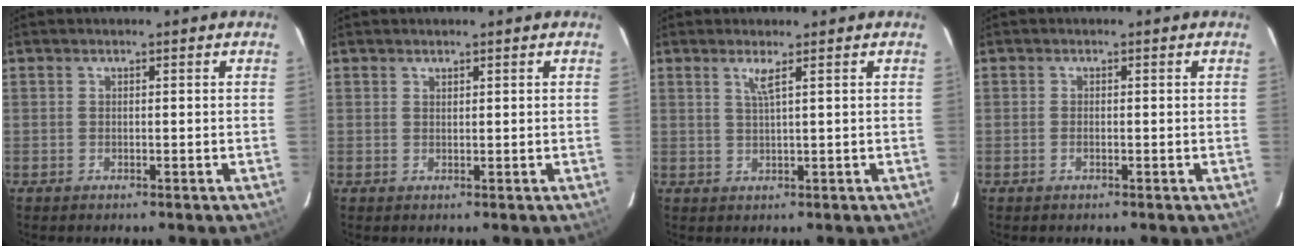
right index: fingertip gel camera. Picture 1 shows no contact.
{"total": 0.5, "force": [0.5, 0.2, 0.1], "torque": [-0.001, 0.002, 0.010]}
{"total": 2.1, "force": [1.1, -0.5, 1.7], "torque": [-0.031, -0.004, 0.021]}
{"total": 0.7, "force": [-0.3, 0.3, 0.5], "torque": [-0.011, 0.000, -0.006]}